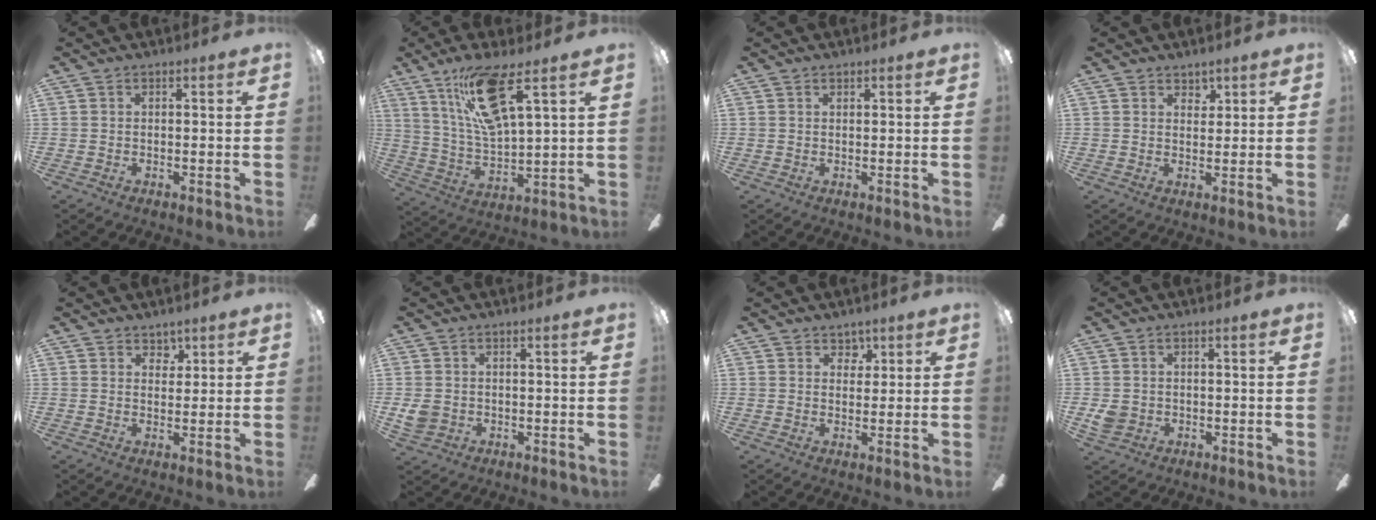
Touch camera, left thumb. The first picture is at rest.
{"total": 15.5, "force": [9.6, 3.9, 11.5], "torque": [-0.224, -0.026, 0.161]}
{"total": 0.8, "force": [0.7, 0.3, 0.4], "torque": [-0.009, 0.001, 0.012]}
{"total": 2.8, "force": [2.4, 1.4, 0.5], "torque": [0.003, -0.011, 0.041]}
{"total": 3.2, "force": [2.5, 1.9, 0.7], "torque": [0.006, -0.014, 0.043]}
{"total": 3.6, "force": [0.0, 3.1, 1.8], "torque": [-0.031, 0.001, 0.000]}
{"total": 3.4, "force": [2.5, 2.2, 0.9], "torque": [0.000, -0.008, 0.041]}
{"total": 3.3, "force": [-0.1, 2.9, 1.6], "torque": [-0.028, 0.000, -0.003]}